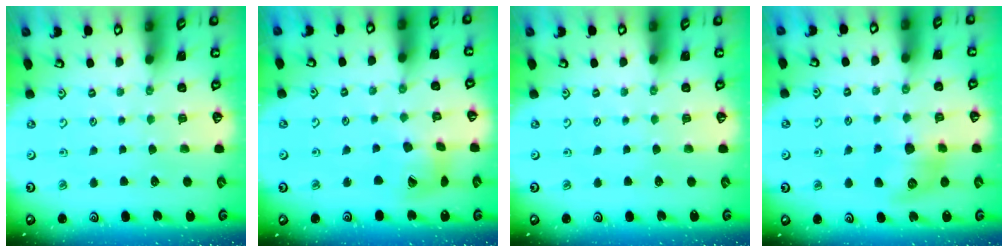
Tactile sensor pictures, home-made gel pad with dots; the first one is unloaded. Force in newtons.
{"total": 12.2, "press": 12.1, "slide": 1.4}
{"total": 0.0}
{"total": 9.7, "press": 9.7, "slide": 0.6}